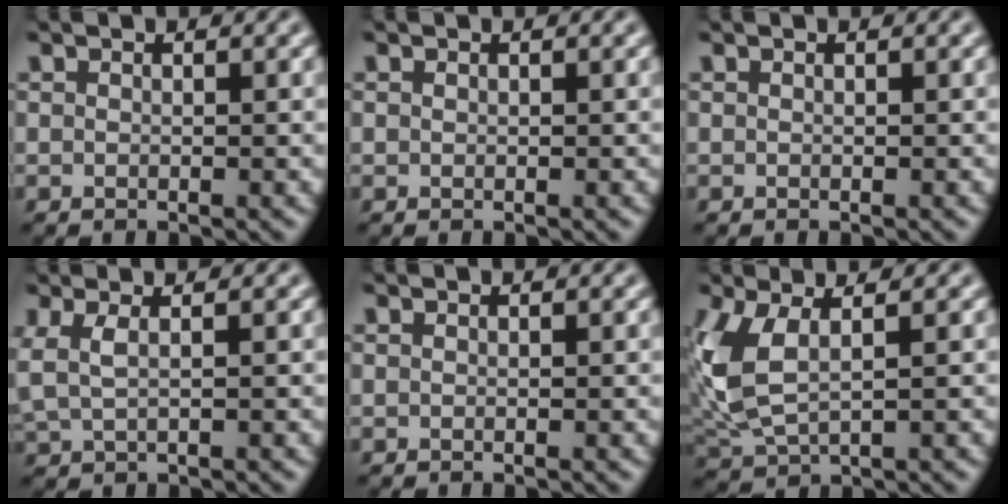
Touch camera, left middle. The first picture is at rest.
{"total": 0.0}
{"total": 0.0}
{"total": 1.8, "force": [0.6, 0.7, 1.5], "torque": [-0.033, 0.003, 0.012]}
{"total": 0.0}
{"total": 5.0, "force": [0.9, 2.6, 4.2], "torque": [-0.109, -0.005, 0.023]}